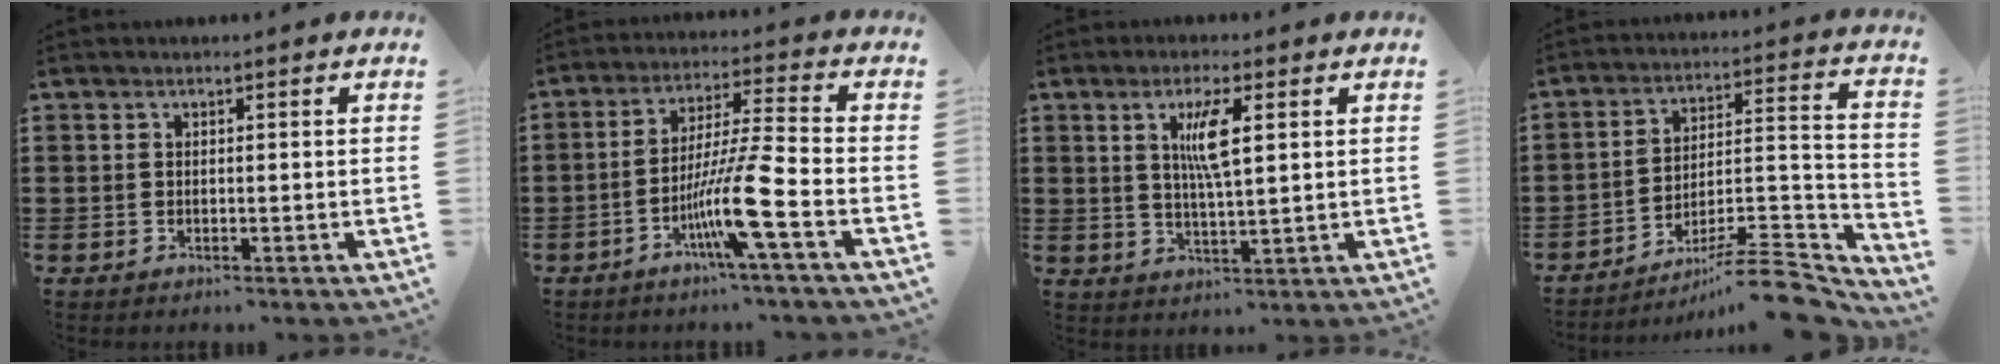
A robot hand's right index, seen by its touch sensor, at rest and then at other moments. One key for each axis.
{"total": 10.9, "fx": -4.6, "fy": -0.3, "fz": 9.9, "tx": -0.197, "ty": -0.014, "tz": -0.092}
{"total": 5.5, "fx": 1.7, "fy": 1.1, "fz": 5.1, "tx": -0.097, "ty": 0.002, "tz": 0.023}
{"total": 9.6, "fx": -7.8, "fy": 1.6, "fz": 5.3, "tx": -0.074, "ty": 0.019, "tz": -0.151}